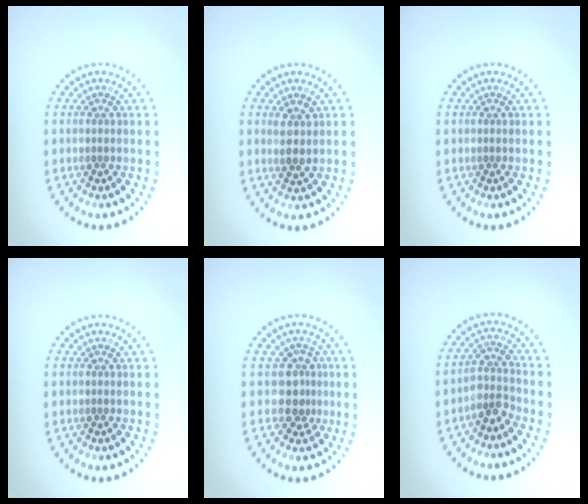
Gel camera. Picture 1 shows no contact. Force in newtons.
{"total": 1.9, "press": 1.8, "slide": 0.7}
{"total": 0.0}
{"total": 0.0}
{"total": 2.6, "press": 2.0, "slide": 1.8}
{"total": 2.5, "press": 1.9, "slide": 1.6}